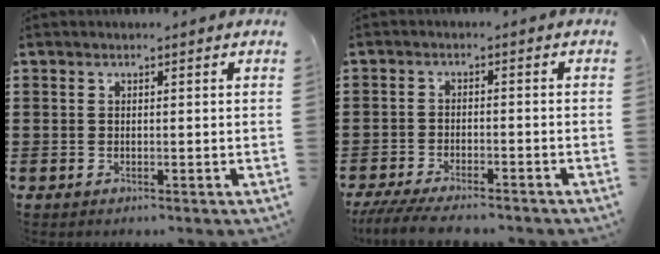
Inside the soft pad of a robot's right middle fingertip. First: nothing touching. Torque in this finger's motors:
{"motor_torque": [1.06, 0.12, 0.18, 0.06]}